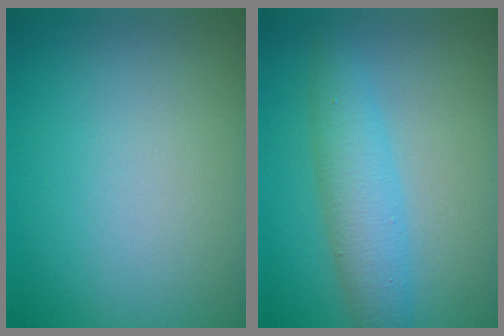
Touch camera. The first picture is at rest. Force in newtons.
{"total": 3.7, "press": 3.7, "slide": 0.1}